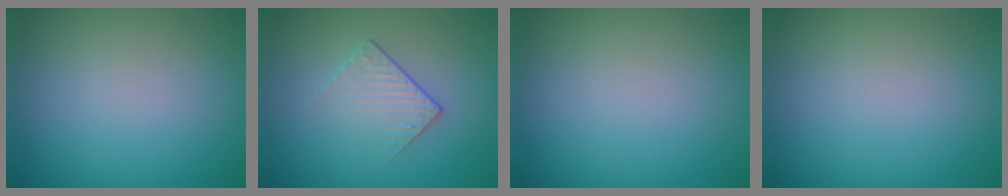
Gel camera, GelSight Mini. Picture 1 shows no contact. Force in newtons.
{"total": 1.9, "press": 1.6, "slide": 1.0}
{"total": 0.0}
{"total": 0.0}